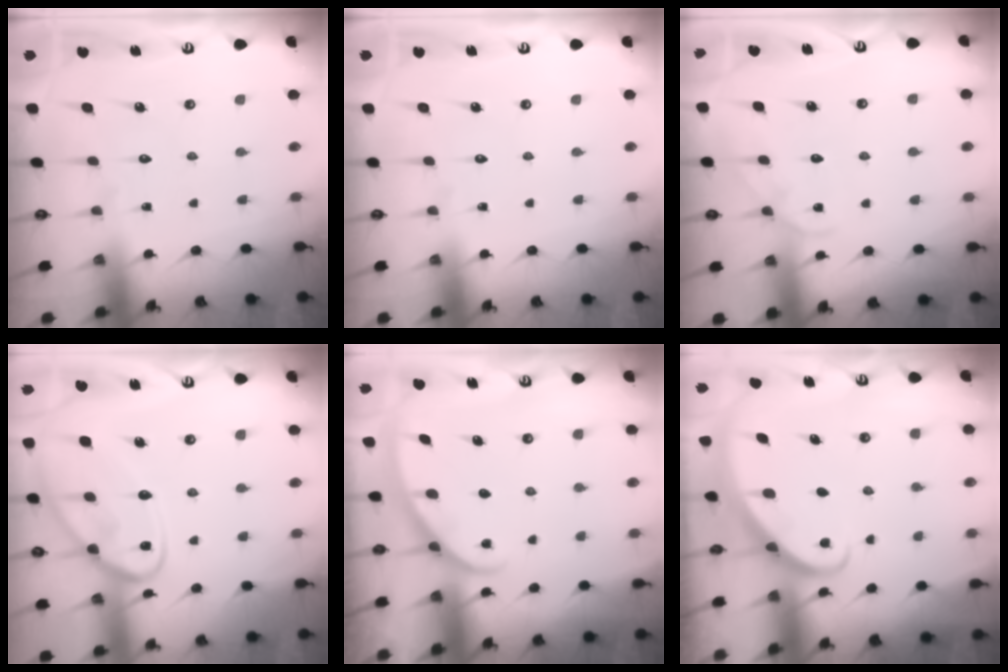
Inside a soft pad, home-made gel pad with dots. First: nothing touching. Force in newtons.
{"total": 0.0}
{"total": 3.6, "press": 3.6, "slide": 0.4}
{"total": 15.0, "press": 14.9, "slide": 0.9}
{"total": 2.4, "press": 2.4, "slide": 0.4}
{"total": 2.8, "press": 2.8, "slide": 0.2}